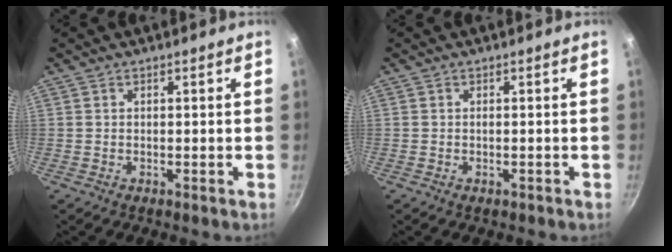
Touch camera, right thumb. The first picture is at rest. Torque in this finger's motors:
{"motor_torque": [-0.36, 0.06, 0.06, 0.00, 0.11]}